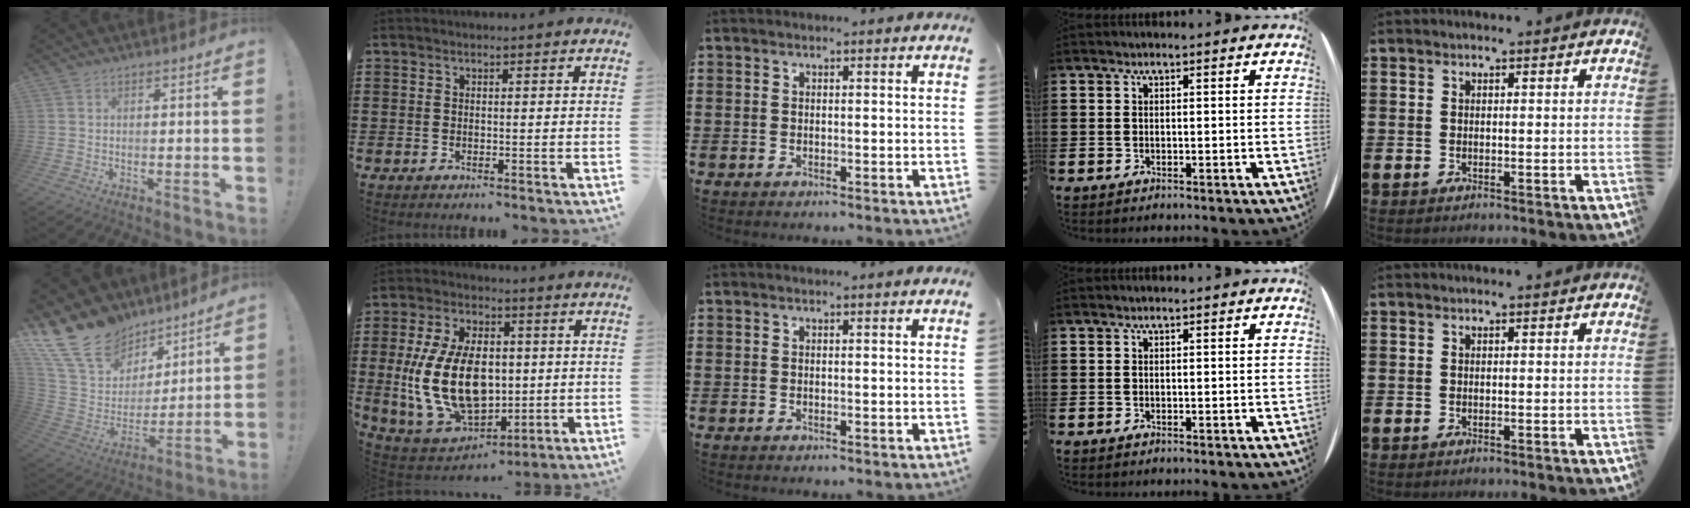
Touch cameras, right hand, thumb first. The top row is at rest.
{"thumb": {"total": 19.3, "force": [13.9, 11.6, 6.8], "torque": [-0.127, -0.094, 0.279]}, "index": {"total": 15.8, "force": [0.3, 9.9, 12.4], "torque": [-0.289, -0.006, 0.007]}}